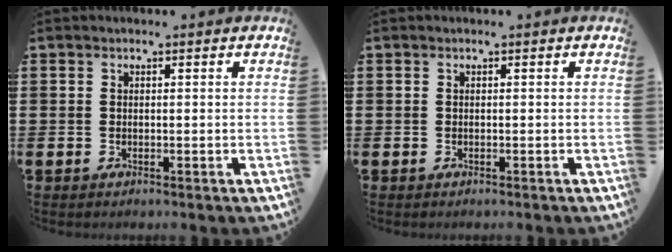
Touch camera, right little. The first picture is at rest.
{"total": 0.0}